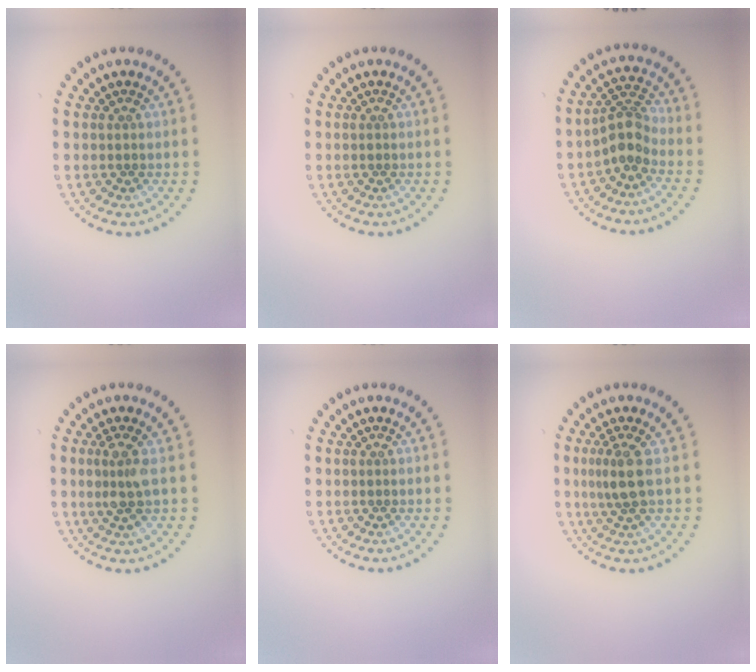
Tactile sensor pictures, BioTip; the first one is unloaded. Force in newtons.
{"total": 0.0}
{"total": 2.9, "press": 2.2, "slide": 1.9}
{"total": 2.4, "press": 2.2, "slide": 0.9}
{"total": 0.0}
{"total": 2.7, "press": 2.2, "slide": 1.6}